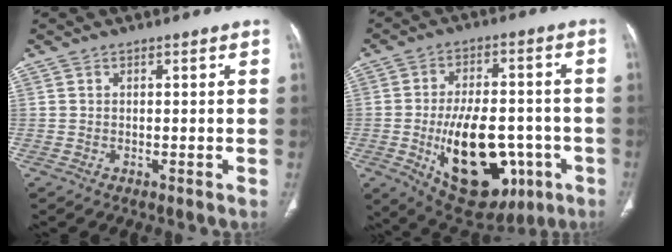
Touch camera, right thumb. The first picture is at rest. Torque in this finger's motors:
{"motor_torque": [5.01, 0.00, 1.91, -0.70, 0.53]}